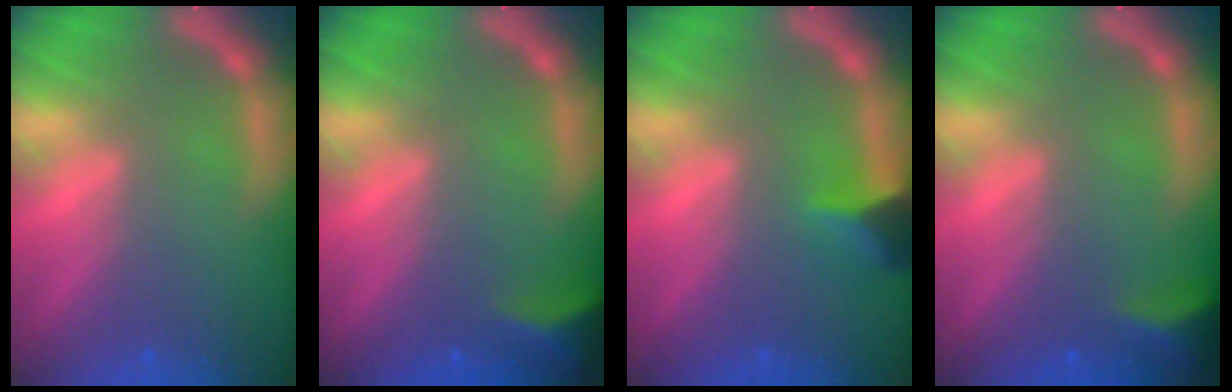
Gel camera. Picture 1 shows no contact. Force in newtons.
{"total": 4.0}
{"total": 2.9}
{"total": 3.5}